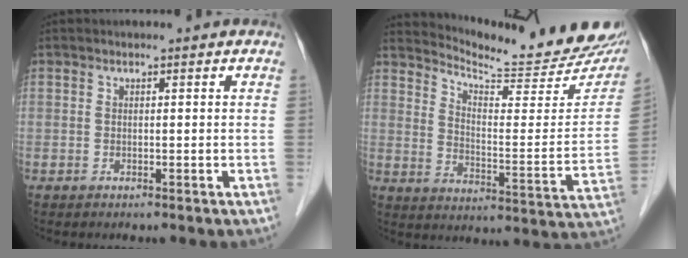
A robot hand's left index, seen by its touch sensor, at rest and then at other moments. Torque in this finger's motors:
{"motor_torque": [-0.93, -1.07, 0.08, 0.02]}